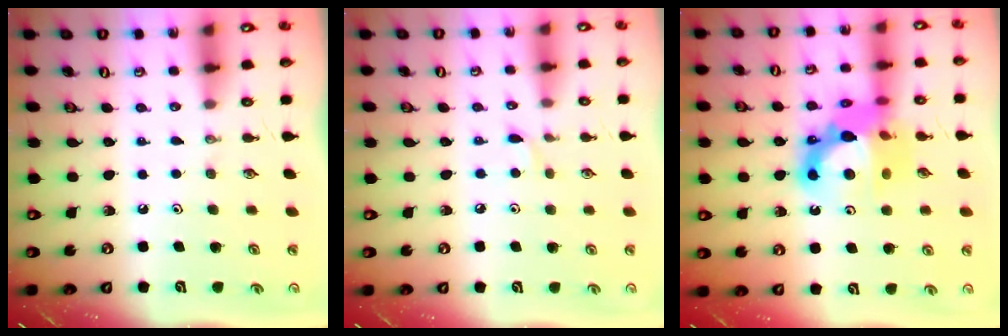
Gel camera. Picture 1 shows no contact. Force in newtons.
{"total": 4.3, "press": 4.3, "slide": 0.5}
{"total": 15.7, "press": 15.7, "slide": 1.3}